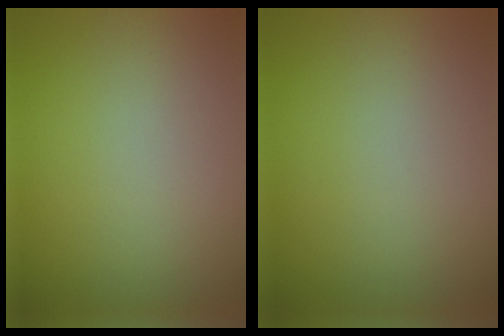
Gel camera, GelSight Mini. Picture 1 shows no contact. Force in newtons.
{"total": 0.0}